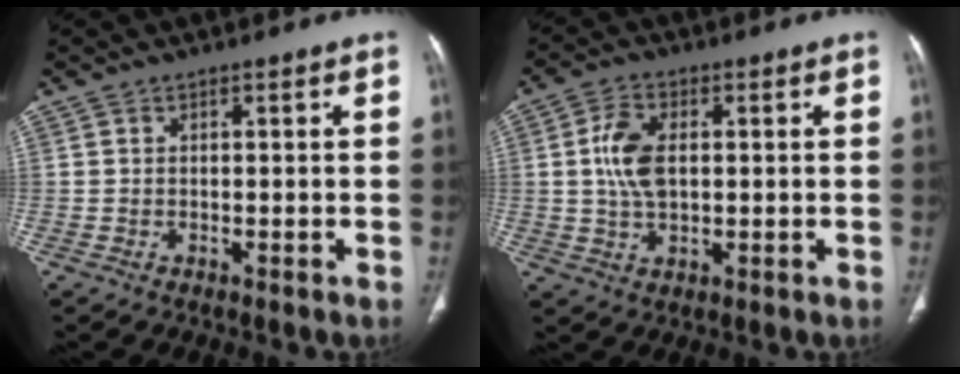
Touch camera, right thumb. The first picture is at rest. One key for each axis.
{"total": 8.0, "fx": 0.9, "fy": 4.7, "fz": 6.4, "tx": -0.127, "ty": 0.002, "tz": 0.018}